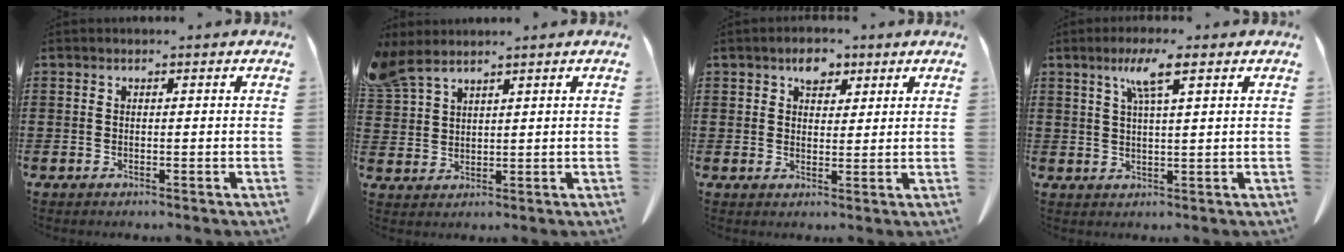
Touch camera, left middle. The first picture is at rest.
{"total": 3.7, "force": [3.1, 1.4, 1.6], "torque": [-0.043, 0.002, 0.059]}
{"total": 3.9, "force": [2.6, 2.4, 1.7], "torque": [-0.019, 0.003, 0.042]}
{"total": 5.5, "force": [3.1, 0.4, 4.5], "torque": [-0.096, 0.007, 0.050]}